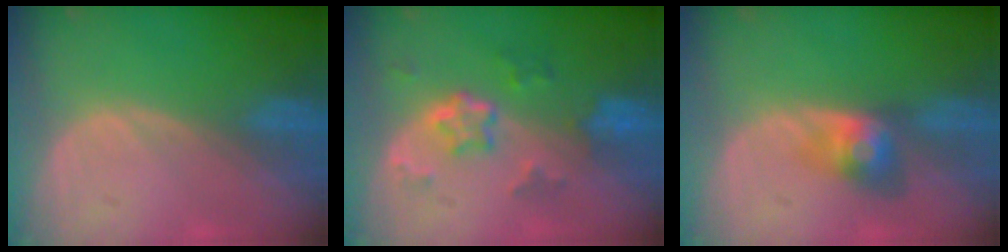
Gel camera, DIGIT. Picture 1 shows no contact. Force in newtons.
{"total": 5.9, "press": 5.3, "slide": 2.6}
{"total": 4.0, "press": 4.0, "slide": 0.3}